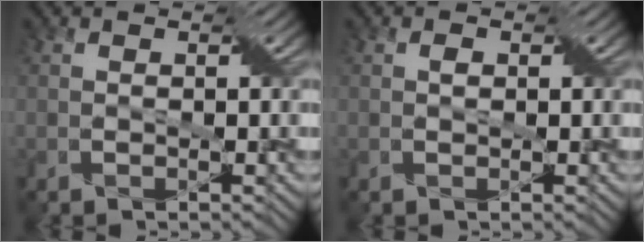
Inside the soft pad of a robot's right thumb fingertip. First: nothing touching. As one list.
[{"total": 0.8, "force": [0.2, 0.5, 0.6], "torque": [-0.008, 0.002, 0.002]}]